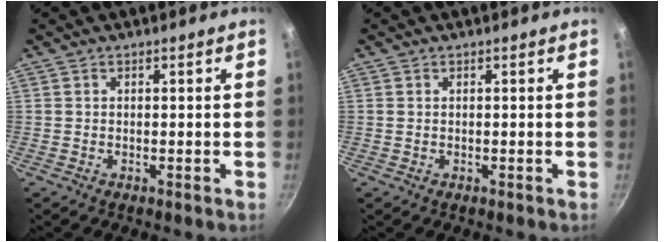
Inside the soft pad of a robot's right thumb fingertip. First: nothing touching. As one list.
[{"total": 0.0}]